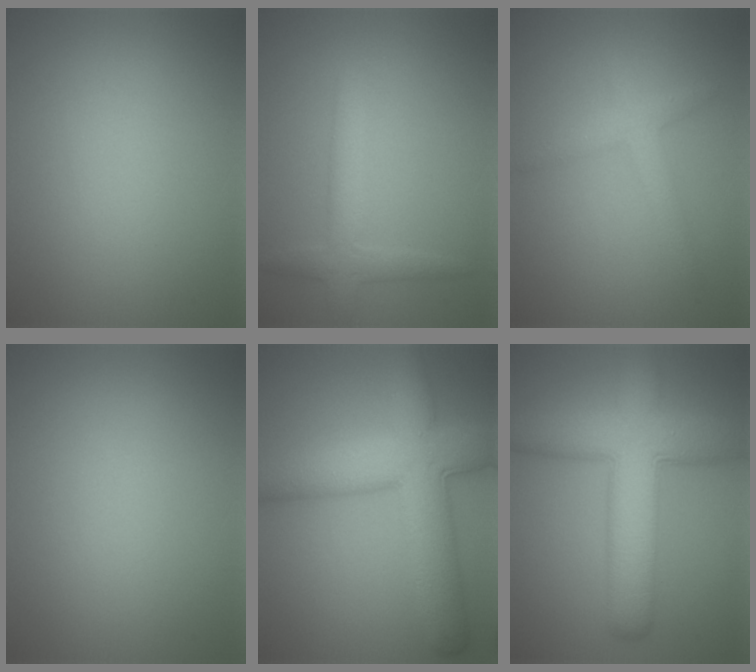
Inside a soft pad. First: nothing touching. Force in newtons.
{"total": 2.8, "press": 2.8, "slide": 0.1}
{"total": 2.4, "press": 2.4, "slide": 0.1}
{"total": 0.0}
{"total": 9.4, "press": 9.4, "slide": 0.3}
{"total": 9.0, "press": 8.9, "slide": 0.3}